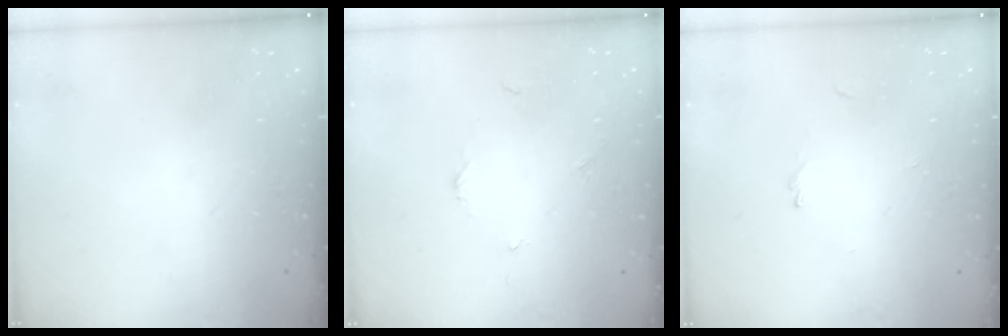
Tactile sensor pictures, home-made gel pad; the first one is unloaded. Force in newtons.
{"total": 2.8, "press": 2.8, "slide": 0.3}
{"total": 0.7, "press": 0.6, "slide": 0.4}